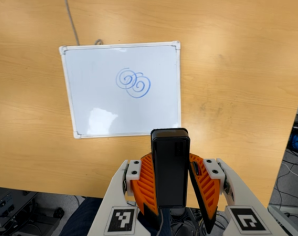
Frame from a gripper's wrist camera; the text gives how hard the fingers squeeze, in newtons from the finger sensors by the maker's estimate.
{"total": 5.7, "left": 5.6, "right": 5.7}